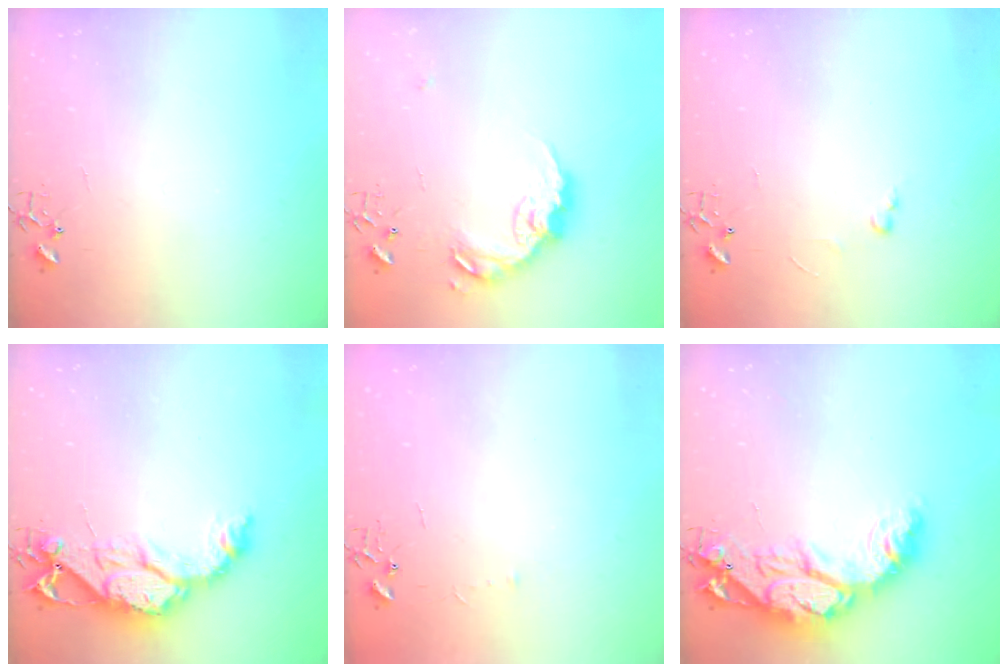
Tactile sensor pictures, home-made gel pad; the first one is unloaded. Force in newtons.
{"total": 15.4, "press": 15.4, "slide": 0.9}
{"total": 2.7, "press": 2.7, "slide": 0.4}
{"total": 14.0, "press": 13.9, "slide": 1.4}
{"total": 3.2, "press": 3.1, "slide": 0.5}
{"total": 19.9, "press": 19.8, "slide": 1.9}